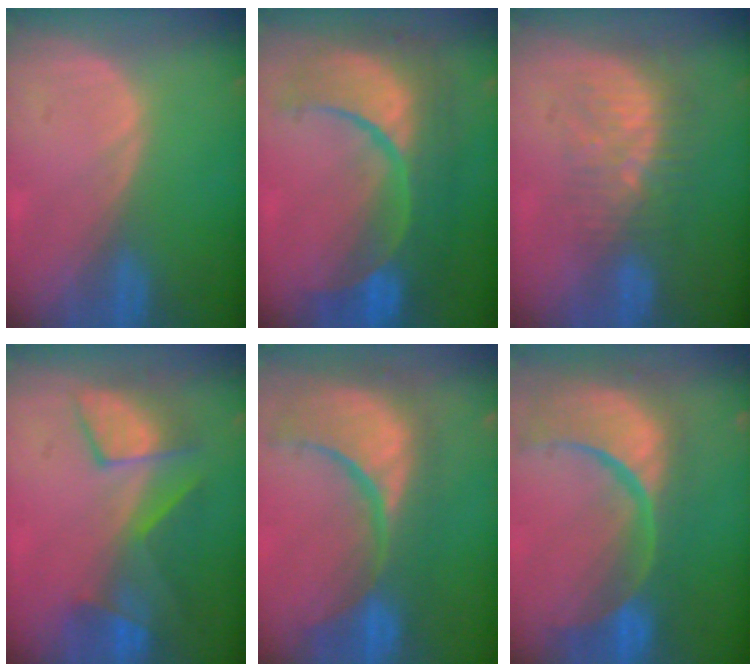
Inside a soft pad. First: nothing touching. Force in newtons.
{"total": 12.5, "press": 12.4, "slide": 1.4}
{"total": 8.4, "press": 7.2, "slide": 4.2}
{"total": 7.8, "press": 7.6, "slide": 1.9}
{"total": 14.3, "press": 12.0, "slide": 7.8}
{"total": 14.6, "press": 11.6, "slide": 8.9}